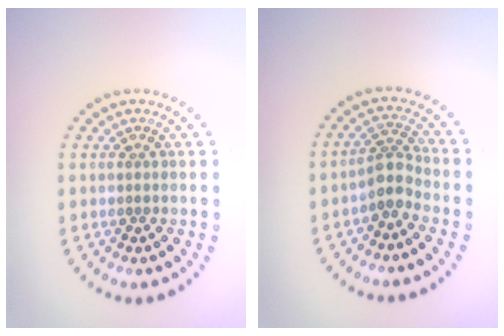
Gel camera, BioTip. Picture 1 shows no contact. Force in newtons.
{"total": 2.6, "press": 2.0, "slide": 1.6}